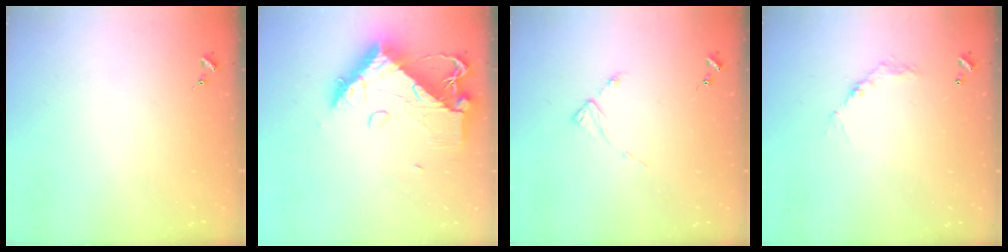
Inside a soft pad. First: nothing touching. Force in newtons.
{"total": 14.6, "press": 14.5, "slide": 1.5}
{"total": 2.9, "press": 2.8, "slide": 0.4}
{"total": 6.3, "press": 6.3, "slide": 0.4}